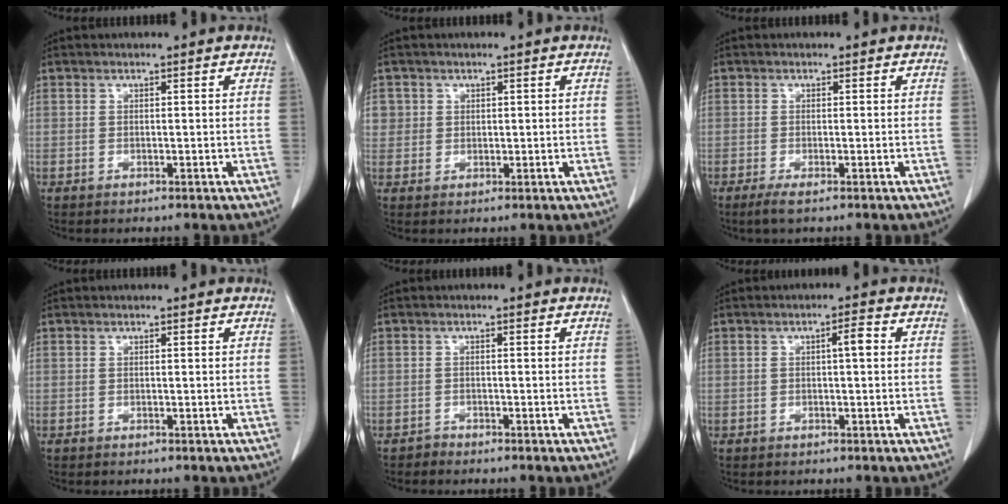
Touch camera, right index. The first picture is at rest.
{"total": 2.5, "force": [0.8, 2.3, 0.1], "torque": [0.017, 0.001, 0.014]}
{"total": 1.8, "force": [-1.1, 0.0, 1.4], "torque": [-0.027, -0.006, -0.021]}
{"total": 0.0}
{"total": 0.8, "force": [-0.8, 0.2, -0.2], "torque": [0.001, -0.001, -0.017]}
{"total": 2.2, "force": [0.3, 0.4, 2.2], "torque": [-0.032, 0.007, 0.007]}